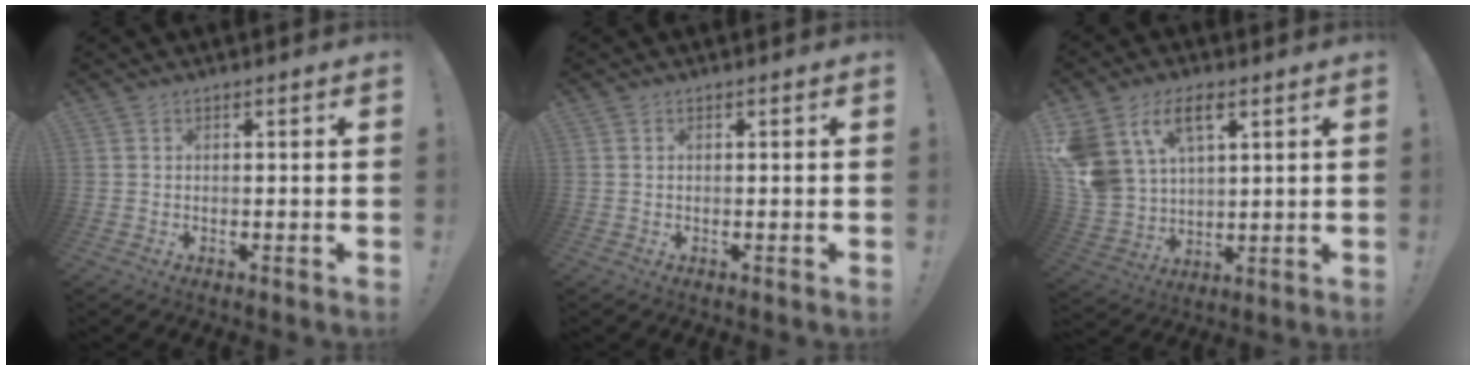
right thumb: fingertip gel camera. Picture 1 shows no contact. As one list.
[{"total": 0.0}, {"total": 14.0, "force": [7.3, 8.8, 8.1], "torque": [-0.178, -0.036, 0.140]}]